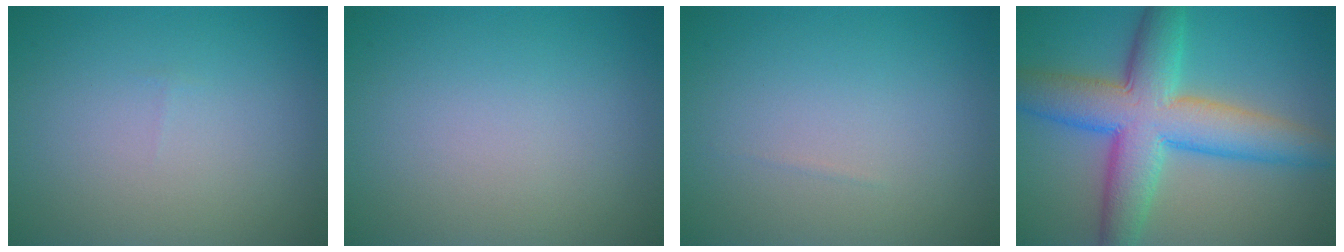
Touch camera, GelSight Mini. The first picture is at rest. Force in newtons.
{"total": 0.0}
{"total": 0.0}
{"total": 9.7, "press": 9.6, "slide": 0.2}